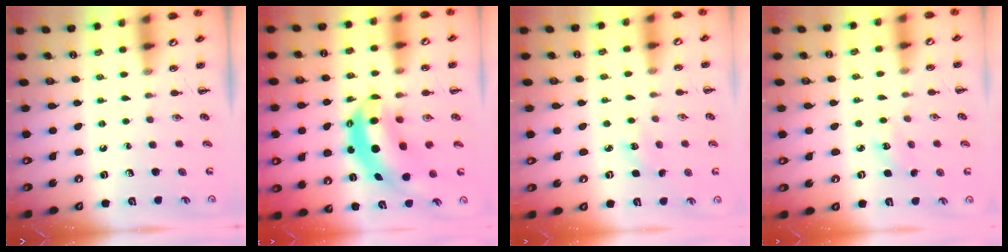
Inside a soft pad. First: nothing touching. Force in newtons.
{"total": 8.0, "press": 7.7, "slide": 1.9}
{"total": 3.6, "press": 3.5, "slide": 0.9}
{"total": 3.2, "press": 3.1, "slide": 0.7}